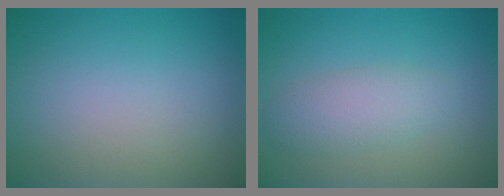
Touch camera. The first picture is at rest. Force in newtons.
{"total": 2.7, "press": 2.7, "slide": 0.0}